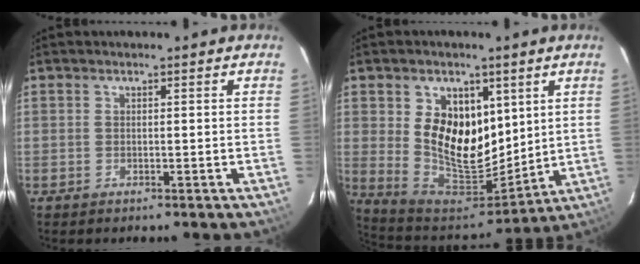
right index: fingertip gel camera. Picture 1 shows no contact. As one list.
[{"total": 15.0, "force": [4.2, 10.1, 10.2], "torque": [-0.189, -0.007, 0.095]}]